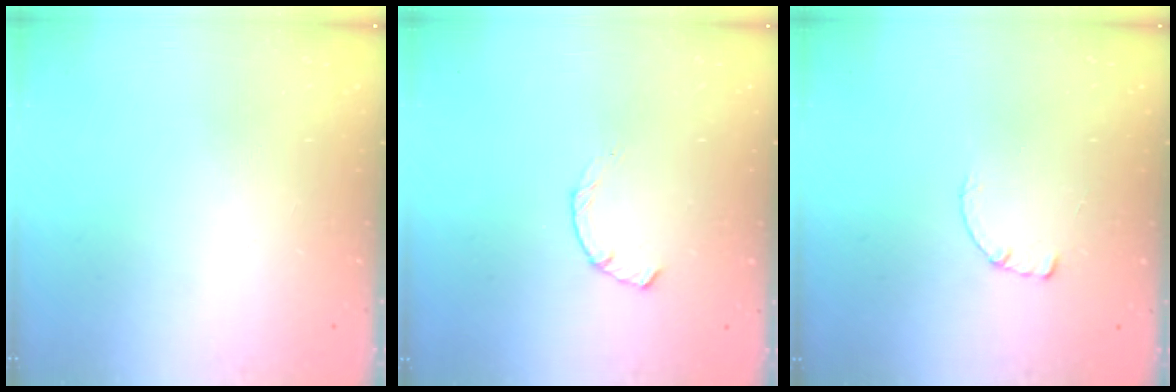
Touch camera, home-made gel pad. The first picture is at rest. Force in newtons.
{"total": 2.3, "press": 2.2, "slide": 0.4}
{"total": 0.7, "press": 0.7, "slide": 0.2}